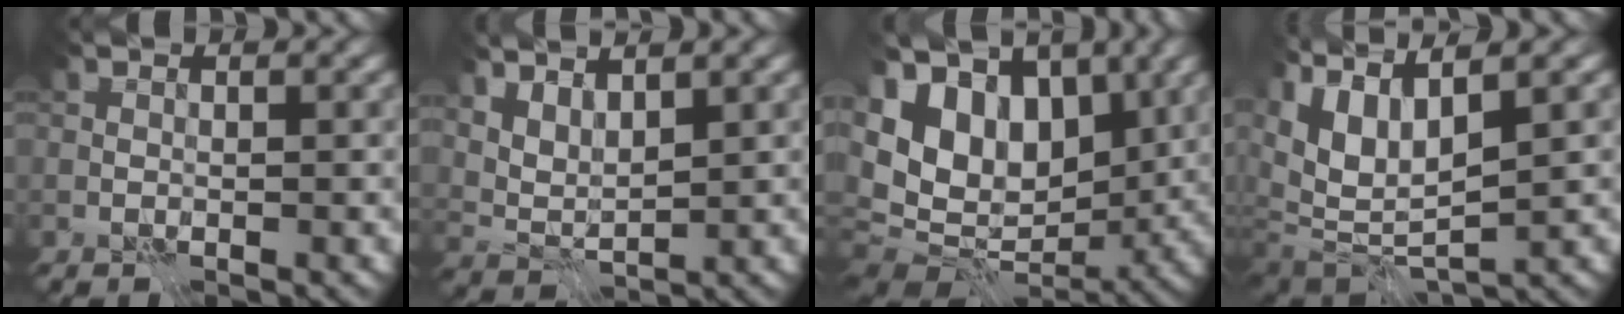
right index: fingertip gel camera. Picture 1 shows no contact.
{"total": 3.4, "force": [2.7, 1.2, 1.7], "torque": [-0.036, -0.002, 0.059]}
{"total": 12.5, "force": [3.6, 7.9, 9.0], "torque": [-0.172, 0.015, 0.057]}
{"total": 8.1, "force": [2.8, 3.5, 6.7], "torque": [-0.147, 0.002, 0.058]}